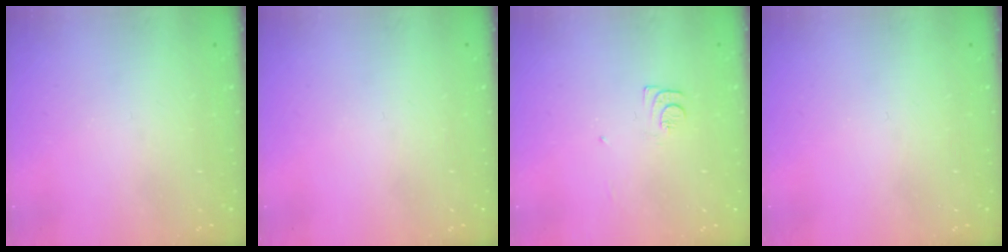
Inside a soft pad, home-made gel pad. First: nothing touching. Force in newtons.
{"total": 0.0}
{"total": 5.9, "press": 5.9, "slide": 0.5}
{"total": 0.0}